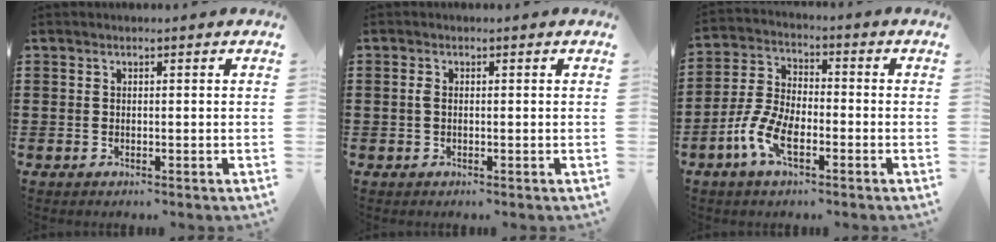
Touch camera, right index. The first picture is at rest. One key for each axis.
{"total": 1.1, "fx": -0.1, "fy": 0.5, "fz": 1.0, "tx": -0.028, "ty": -0.002, "tz": -0.005}
{"total": 7.3, "fx": -3.6, "fy": 3.1, "fz": 5.5, "tx": -0.149, "ty": -0.009, "tz": -0.076}